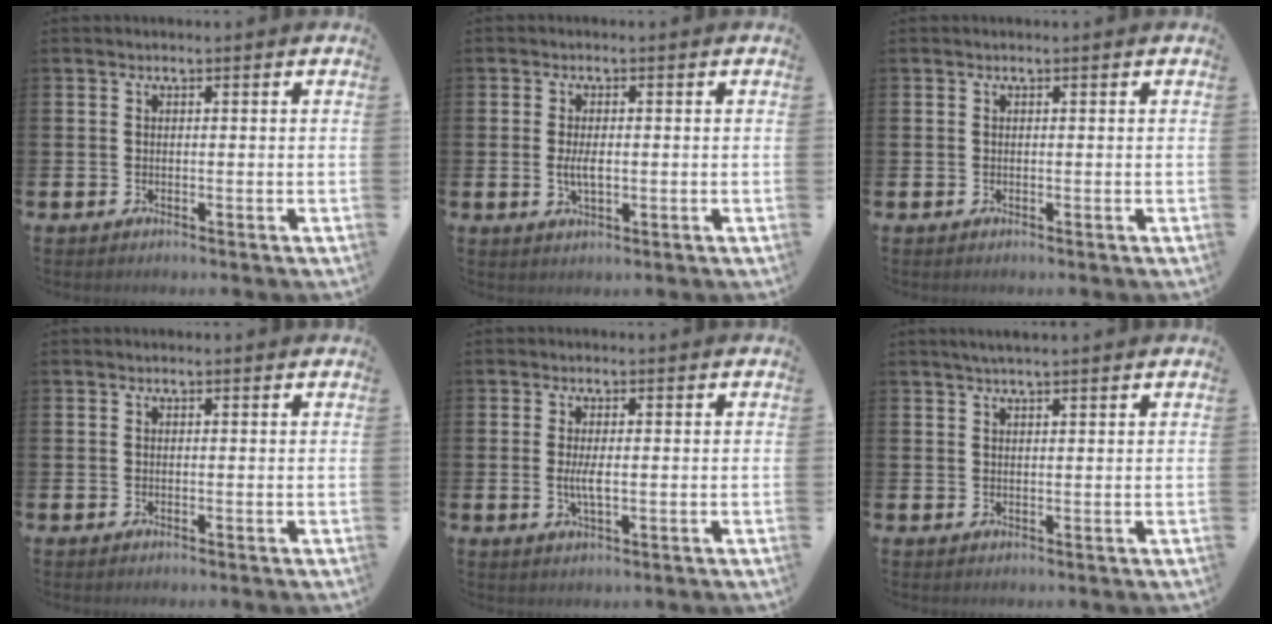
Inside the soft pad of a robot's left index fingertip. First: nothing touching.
{"total": 2.9, "force": [-0.1, 1.3, 2.5], "torque": [-0.048, 0.003, -0.002]}
{"total": 0.0}
{"total": 0.0}
{"total": 2.8, "force": [0.0, 0.9, 2.6], "torque": [-0.047, 0.001, -0.002]}
{"total": 2.1, "force": [1.8, 0.1, 1.1], "torque": [-0.023, 0.003, 0.032]}